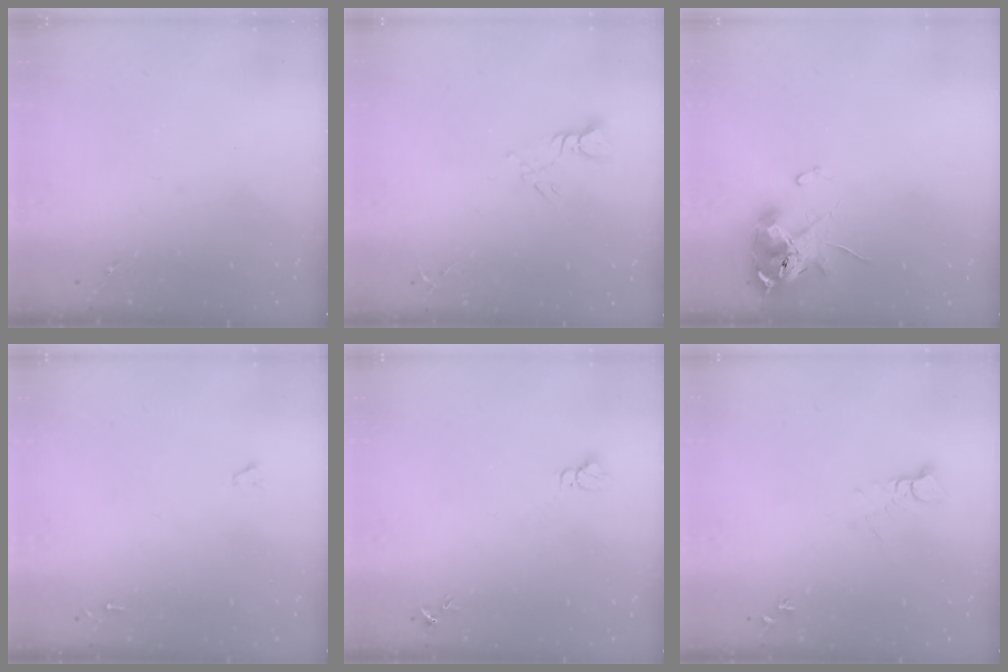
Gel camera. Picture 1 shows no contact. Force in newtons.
{"total": 4.4, "press": 4.4, "slide": 0.3}
{"total": 10.9, "press": 10.8, "slide": 1.6}
{"total": 0.9, "press": 0.9, "slide": 0.1}
{"total": 3.9, "press": 3.8, "slide": 0.3}
{"total": 4.4, "press": 4.4, "slide": 0.3}